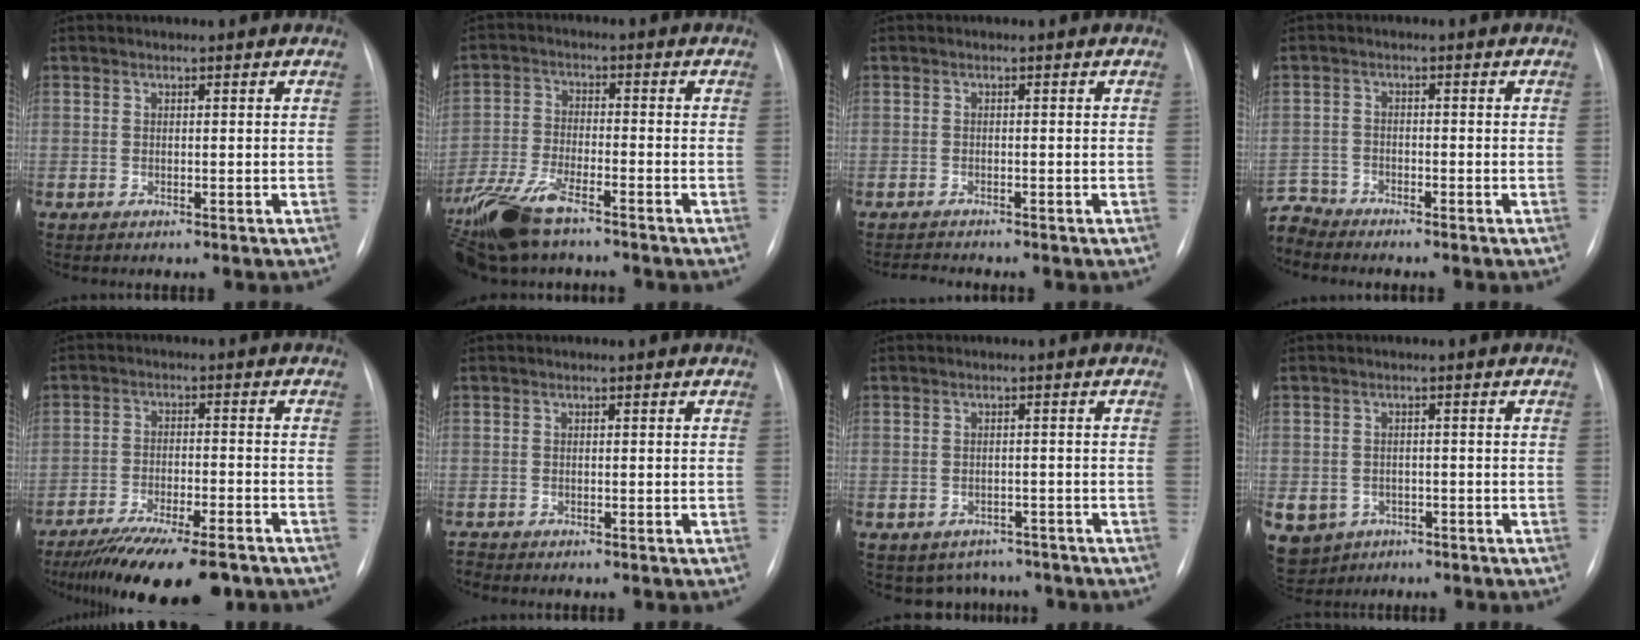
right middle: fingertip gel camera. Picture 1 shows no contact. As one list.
[{"total": 11.7, "force": [-8.6, 3.4, 7.2], "torque": [-0.153, -0.019, -0.159]}, {"total": 1.8, "force": [-1.7, -0.4, 0.0], "torque": [-0.003, -0.011, -0.027]}, {"total": 4.3, "force": [-4.2, -0.1, -0.6], "torque": [0.011, -0.006, -0.083]}, {"total": 15.8, "force": [-12.6, 2.9, 9.0], "torque": [-0.132, -0.021, -0.197]}, {"total": 0.6, "force": [-0.6, 0.0, -0.1], "torque": [0.000, -0.004, -0.011]}, {"total": 4.9, "force": [-4.0, 2.9, 0.3], "torque": [0.007, 0.013, -0.050]}, {"total": 8.8, "force": [-4.3, 7.3, 2.5], "torque": [-0.071, 0.005, -0.057]}]